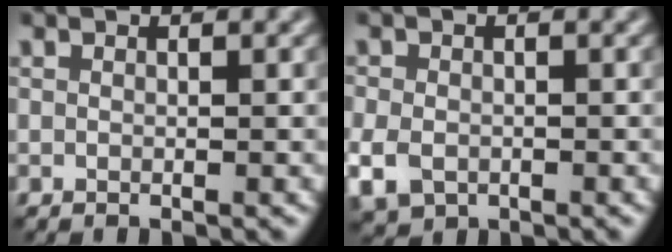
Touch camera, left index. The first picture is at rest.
{"total": 3.5, "force": [-1.3, 2.6, 1.9], "torque": [-0.047, -0.009, -0.030]}